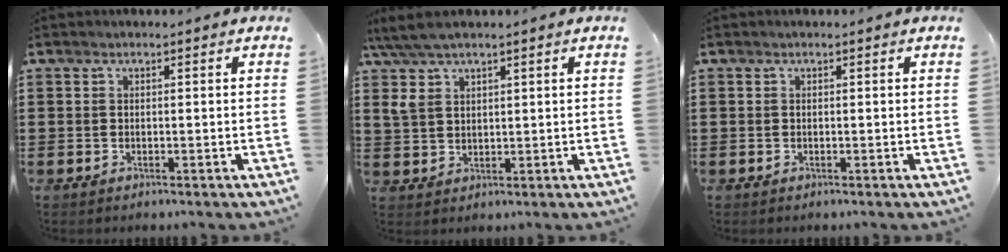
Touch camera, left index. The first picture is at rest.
{"total": 5.0, "force": [3.5, 2.1, 2.9], "torque": [-0.068, 0.006, 0.065]}
{"total": 0.0}